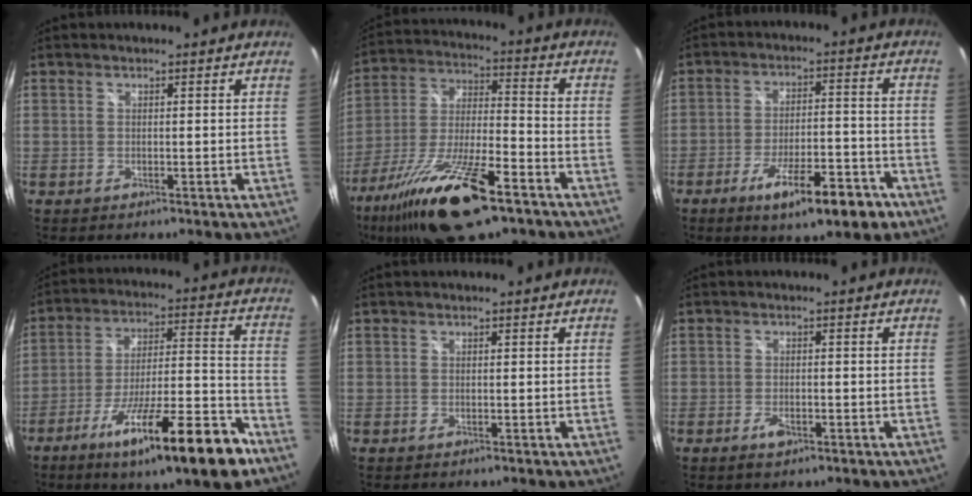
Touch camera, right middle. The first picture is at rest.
{"total": 21.4, "force": [-13.2, 5.9, 15.7], "torque": [-0.313, -0.044, -0.237]}
{"total": 12.7, "force": [-7.6, 3.3, 9.6], "torque": [-0.170, -0.011, -0.112]}
{"total": 21.3, "force": [-13.2, 2.7, 16.5], "torque": [-0.273, -0.041, -0.209]}
{"total": 0.0}
{"total": 2.5, "force": [-1.4, 1.2, 1.7], "torque": [-0.035, -0.005, -0.026]}